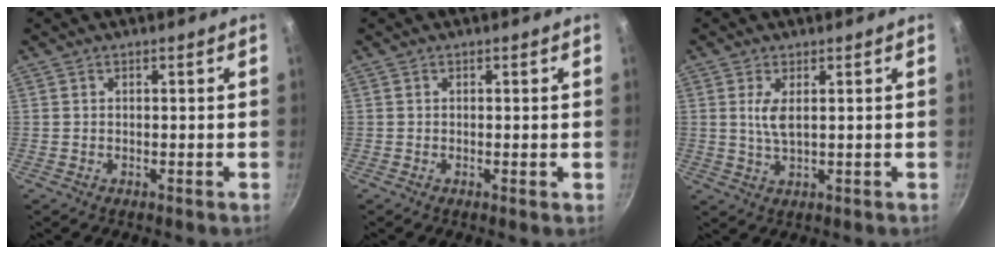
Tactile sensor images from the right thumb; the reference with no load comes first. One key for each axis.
{"total": 0.6, "fx": -0.1, "fy": 0.0, "fz": 0.6, "tx": -0.011, "ty": -0.003, "tz": -0.004}
{"total": 3.8, "fx": 1.0, "fy": 1.5, "fz": 3.3, "tx": -0.068, "ty": -0.008, "tz": 0.020}